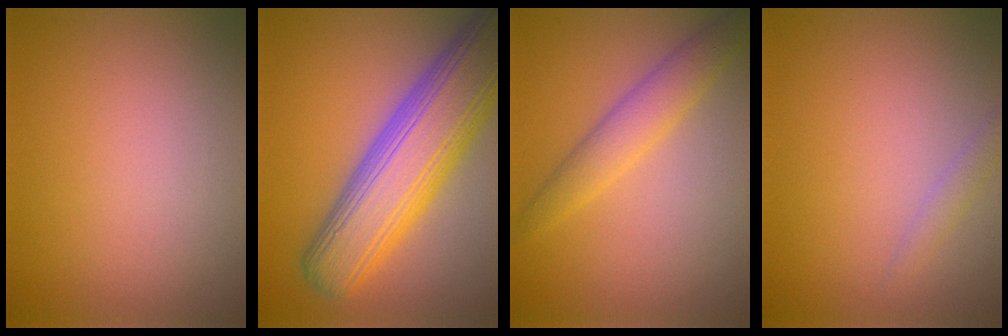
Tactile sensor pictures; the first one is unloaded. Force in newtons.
{"total": 10.5, "press": 10.5, "slide": 0.6}
{"total": 3.0, "press": 3.0, "slide": 0.1}
{"total": 1.0, "press": 1.0, "slide": 0.1}